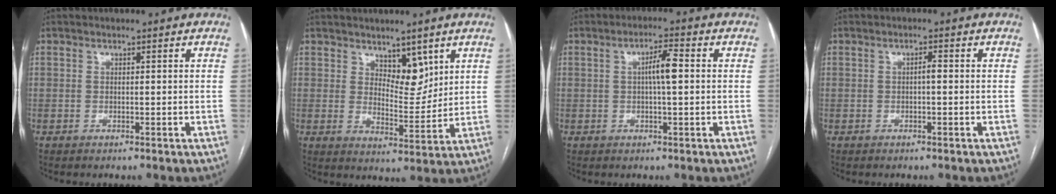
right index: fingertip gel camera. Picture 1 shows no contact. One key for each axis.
{"total": 5.9, "fx": 3.6, "fy": 2.7, "fz": 3.9, "tx": -0.057, "ty": -0.010, "tz": 0.063}
{"total": 4.2, "fx": 0.3, "fy": 0.4, "fz": 4.2, "tx": -0.074, "ty": 0.008, "tz": 0.004}
{"total": 1.1, "fx": -0.1, "fy": 0.2, "fz": 1.1, "tx": -0.017, "ty": 0.003, "tz": -0.001}